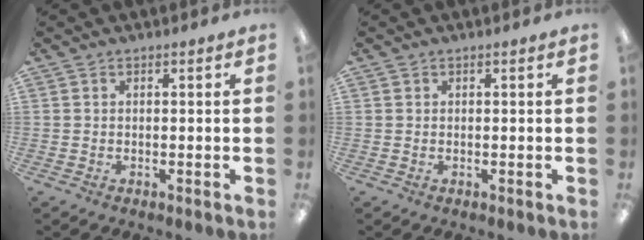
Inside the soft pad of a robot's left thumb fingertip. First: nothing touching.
{"total": 0.0}